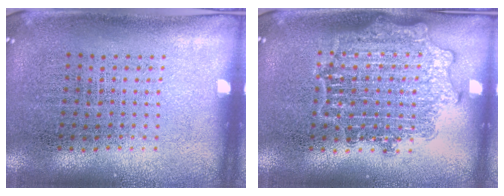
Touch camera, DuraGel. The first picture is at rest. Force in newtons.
{"total": 1.7, "press": 1.7, "slide": 0.4}